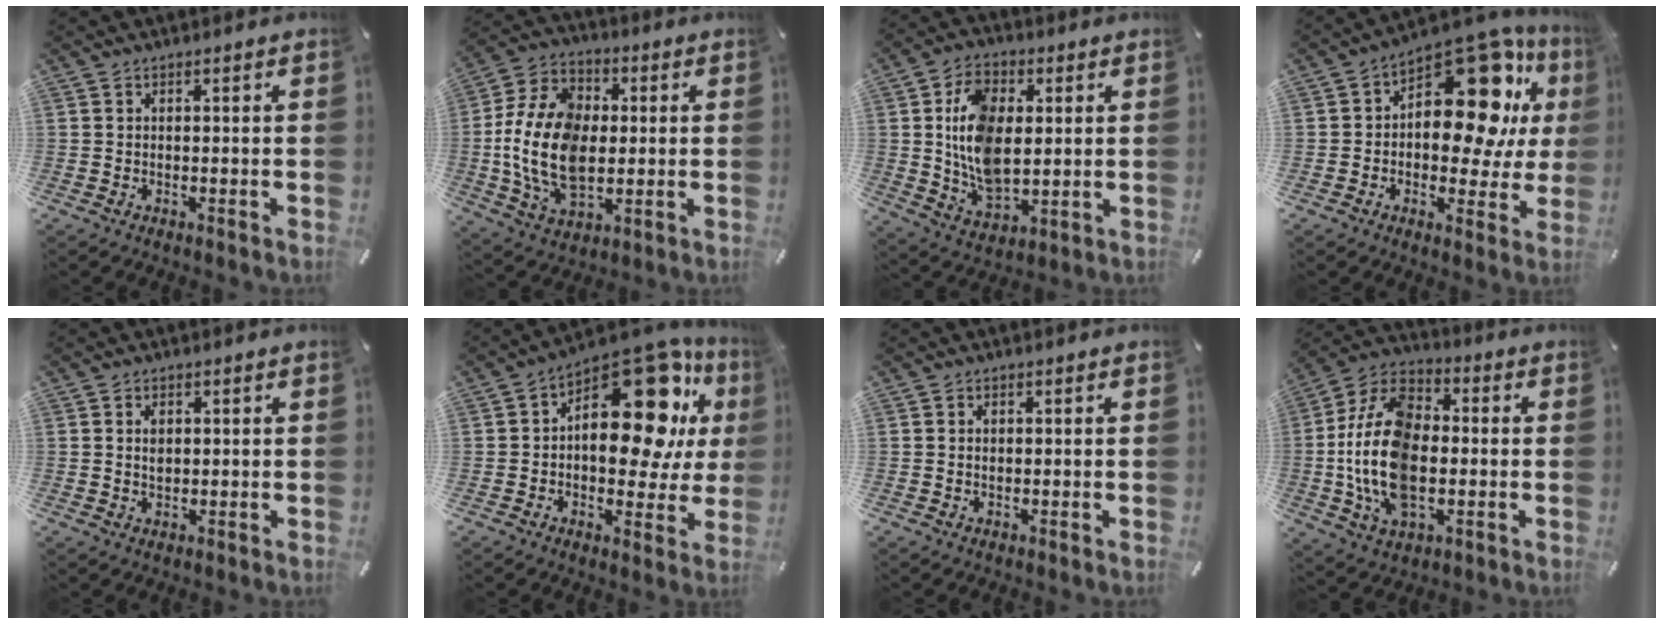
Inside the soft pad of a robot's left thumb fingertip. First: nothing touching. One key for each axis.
{"total": 17.9, "fx": -1.0, "fy": 12.6, "fz": 12.7, "tx": -0.303, "ty": 0.006, "tz": -0.021}
{"total": 14.6, "fx": 1.7, "fy": 9.8, "fz": 10.7, "tx": -0.217, "ty": 0.003, "tz": 0.028}
{"total": 19.6, "fx": 6.3, "fy": 11.1, "fz": 14.9, "tx": -0.187, "ty": -0.051, "tz": 0.104}
{"total": 2.5, "fx": 0.3, "fy": 1.5, "fz": 2.0, "tx": -0.035, "ty": 0.002, "tz": 0.003}
{"total": 22.6, "fx": 7.2, "fy": 12.6, "fz": 17.3, "tx": -0.212, "ty": -0.057, "tz": 0.122}
{"total": 1.2, "fx": 0.0, "fy": 0.8, "fz": 0.8, "tx": -0.018, "ty": 0.004, "tz": -0.001}
{"total": 19.9, "fx": -2.2, "fy": 12.8, "fz": 15.1, "tx": -0.345, "ty": 0.004, "tz": -0.044}